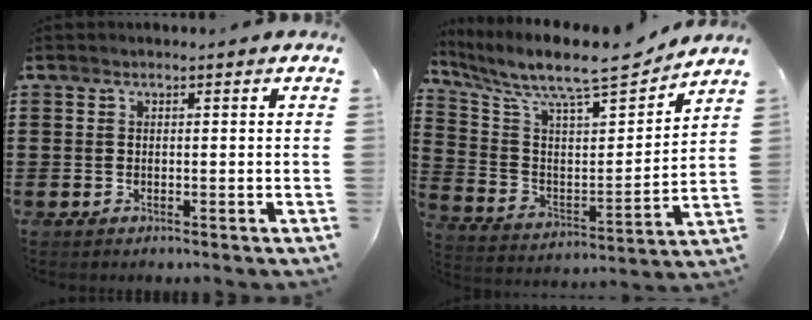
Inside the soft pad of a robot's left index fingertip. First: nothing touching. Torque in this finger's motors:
{"motor_torque": [1.39, -0.75, 0.54, 0.21]}